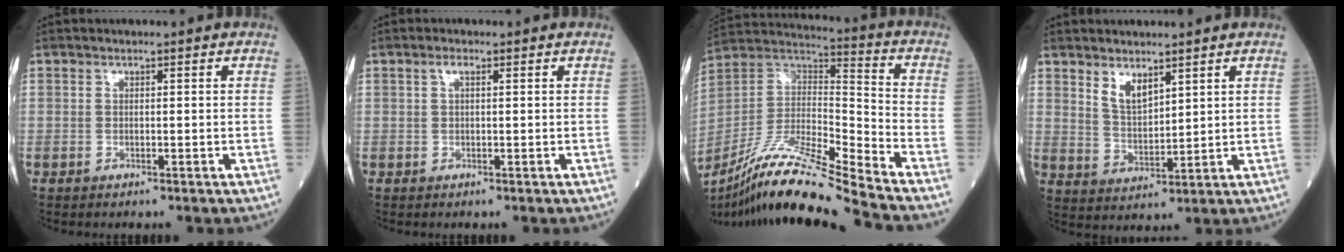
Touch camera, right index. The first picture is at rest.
{"total": 1.2, "force": [0.5, 0.3, 1.0], "torque": [-0.022, 0.007, 0.007]}
{"total": 19.9, "force": [-17.0, -1.7, 10.1], "torque": [-0.209, -0.005, -0.314]}
{"total": 4.6, "force": [3.2, 1.7, 2.9], "torque": [-0.061, -0.011, 0.069]}